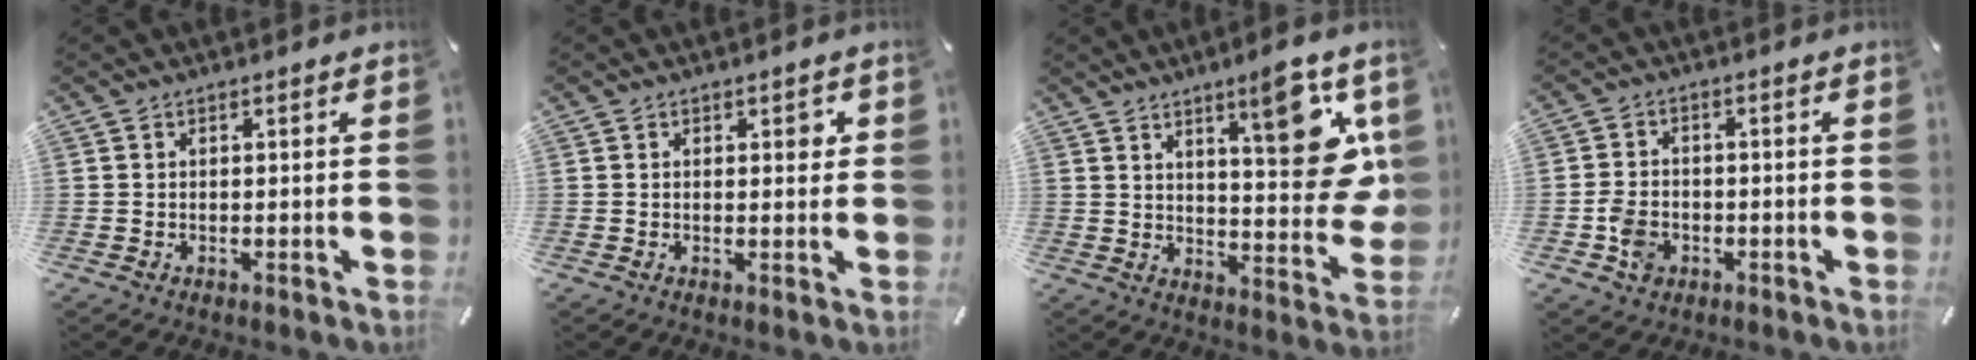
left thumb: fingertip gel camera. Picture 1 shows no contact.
{"total": 1.3, "force": [0.3, 0.6, 1.1], "torque": [-0.007, -0.001, 0.000]}
{"total": 16.8, "force": [8.1, 5.8, 13.5], "torque": [-0.157, -0.052, 0.122]}
{"total": 5.3, "force": [-2.0, 4.2, 2.5], "torque": [-0.045, 0.006, -0.037]}